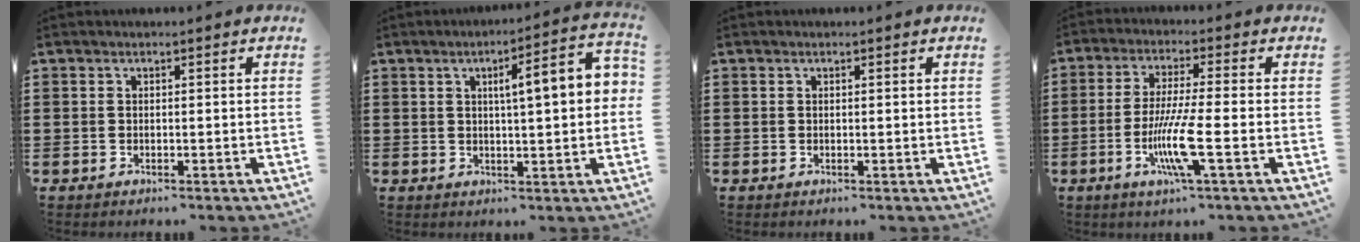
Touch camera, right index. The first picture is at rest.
{"total": 7.4, "force": [1.4, 1.2, 7.2], "torque": [-0.113, -0.008, 0.012]}
{"total": 0.0}
{"total": 8.7, "force": [-2.8, 0.4, 8.3], "torque": [-0.172, -0.021, -0.056]}